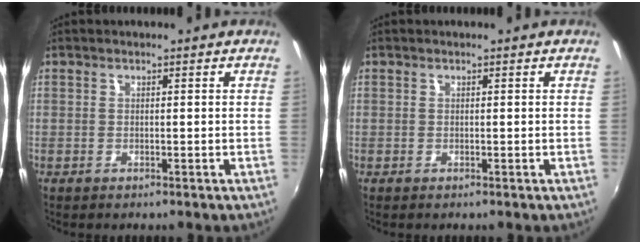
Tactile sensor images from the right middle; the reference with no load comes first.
{"total": 0.0}